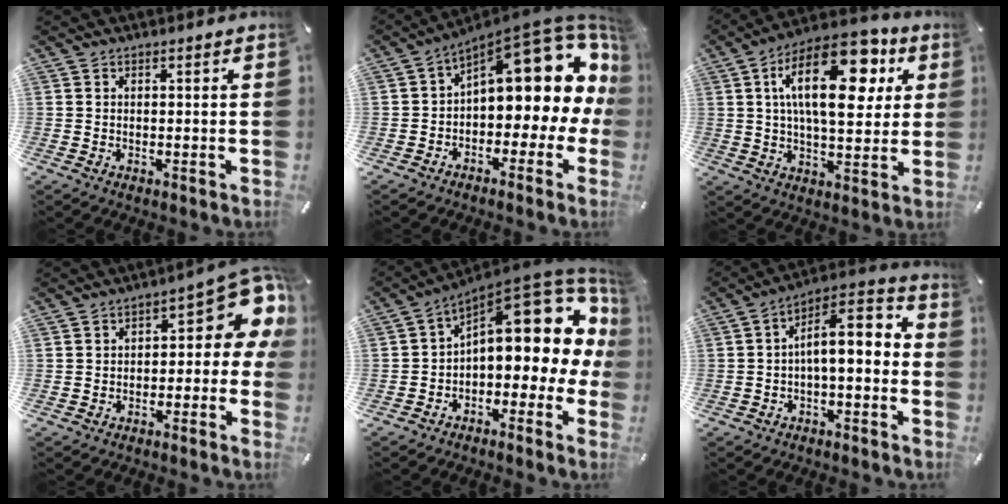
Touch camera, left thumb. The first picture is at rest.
{"total": 15.6, "force": [7.9, 7.5, 11.2], "torque": [-0.142, -0.072, 0.127]}
{"total": 22.1, "force": [7.8, 10.9, 17.6], "torque": [-0.294, -0.022, 0.118]}
{"total": 9.9, "force": [3.3, 5.3, 7.7], "torque": [-0.089, -0.032, 0.056]}
{"total": 15.4, "force": [7.0, 7.5, 11.6], "torque": [-0.144, -0.069, 0.115]}
{"total": 8.4, "force": [0.7, 4.0, 7.3], "torque": [-0.113, -0.015, 0.010]}